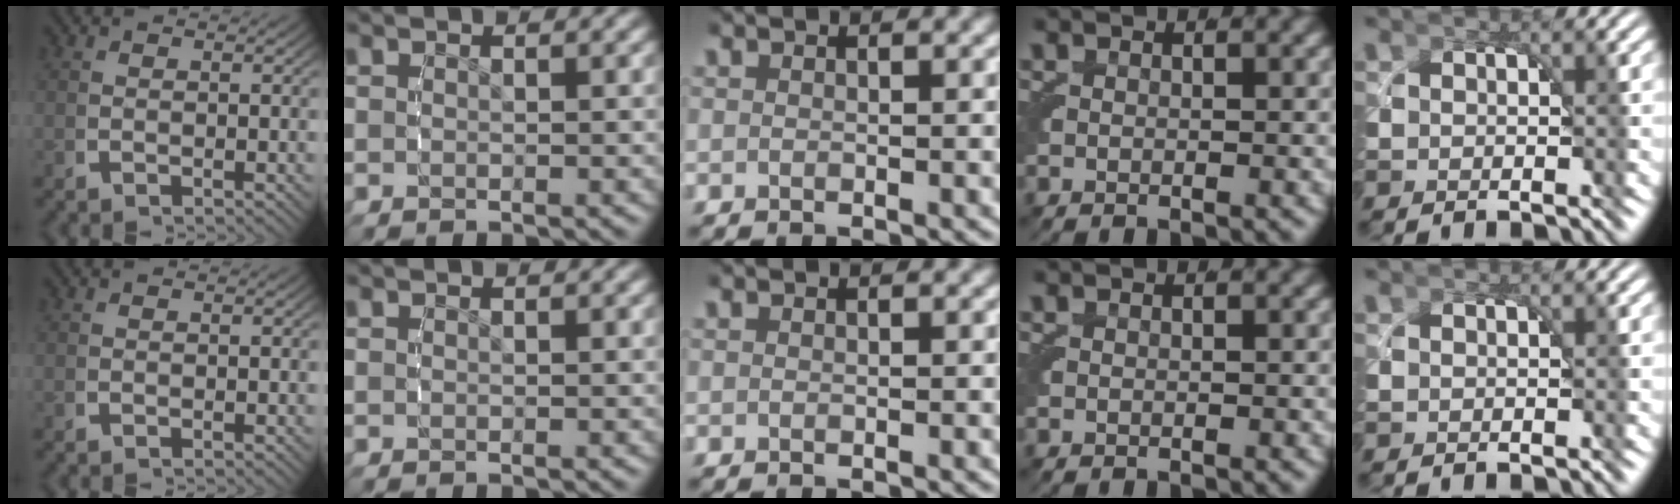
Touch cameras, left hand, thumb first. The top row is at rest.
{}